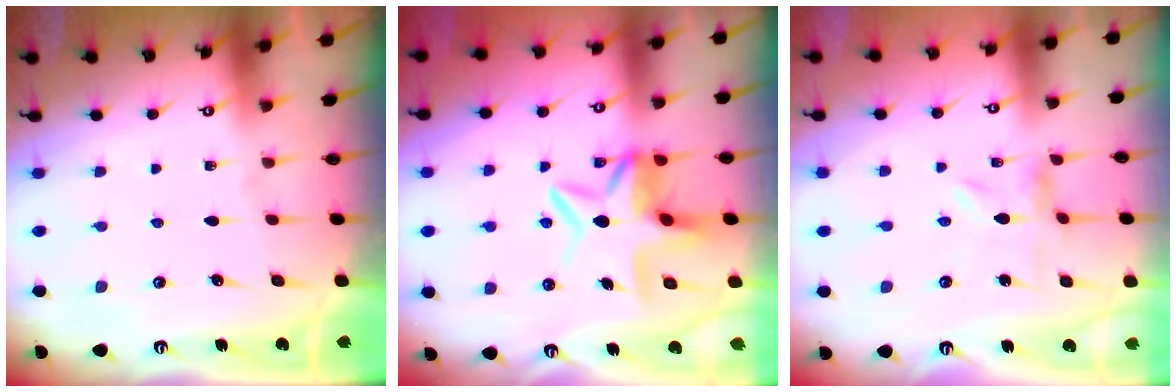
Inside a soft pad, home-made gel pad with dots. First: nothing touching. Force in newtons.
{"total": 7.3, "press": 7.0, "slide": 2.1}
{"total": 1.2, "press": 1.2, "slide": 0.3}